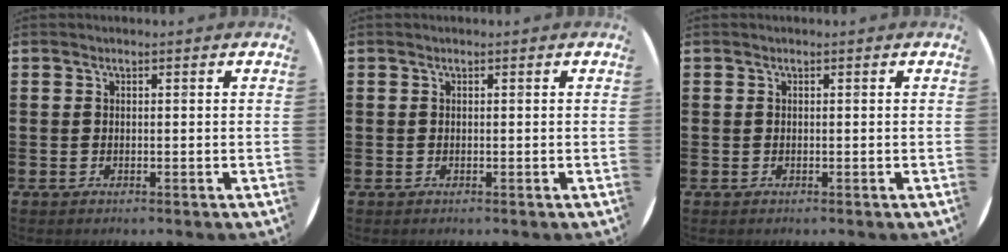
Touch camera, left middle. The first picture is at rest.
{"total": 0.0}
{"total": 0.0}